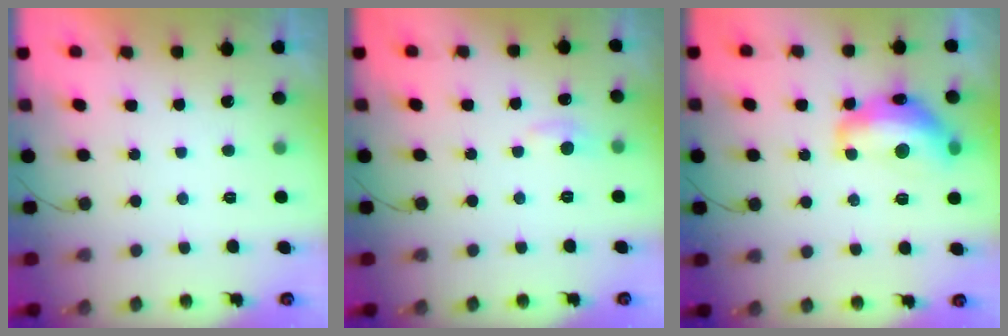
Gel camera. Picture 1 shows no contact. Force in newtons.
{"total": 5.2, "press": 5.2, "slide": 0.6}
{"total": 14.2, "press": 14.1, "slide": 0.9}